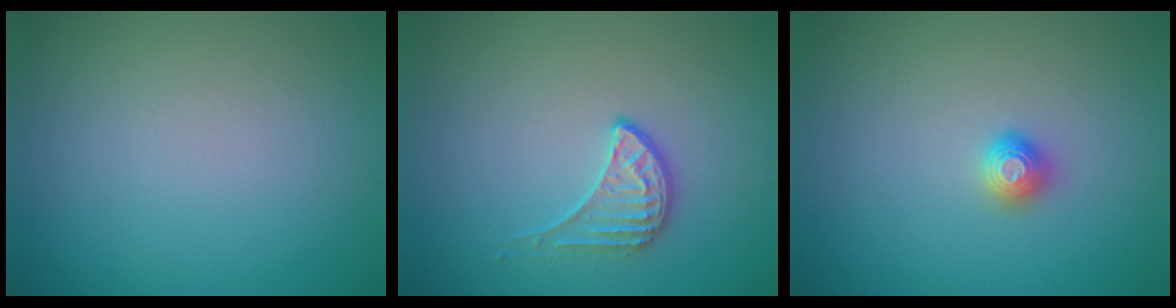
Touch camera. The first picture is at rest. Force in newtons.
{"total": 2.0, "press": 1.5, "slide": 1.3}
{"total": 1.2, "press": 1.1, "slide": 0.2}